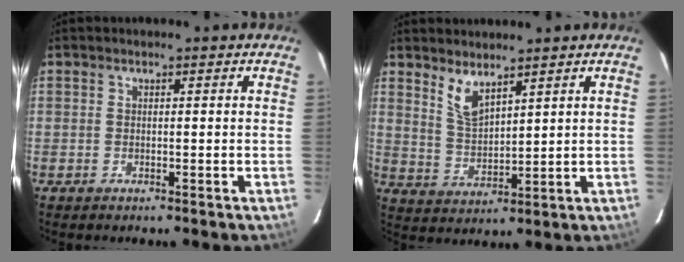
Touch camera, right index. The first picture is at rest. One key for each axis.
{"total": 5.6, "fx": 4.1, "fy": 1.7, "fz": 3.3, "tx": -0.064, "ty": -0.007, "tz": 0.086}